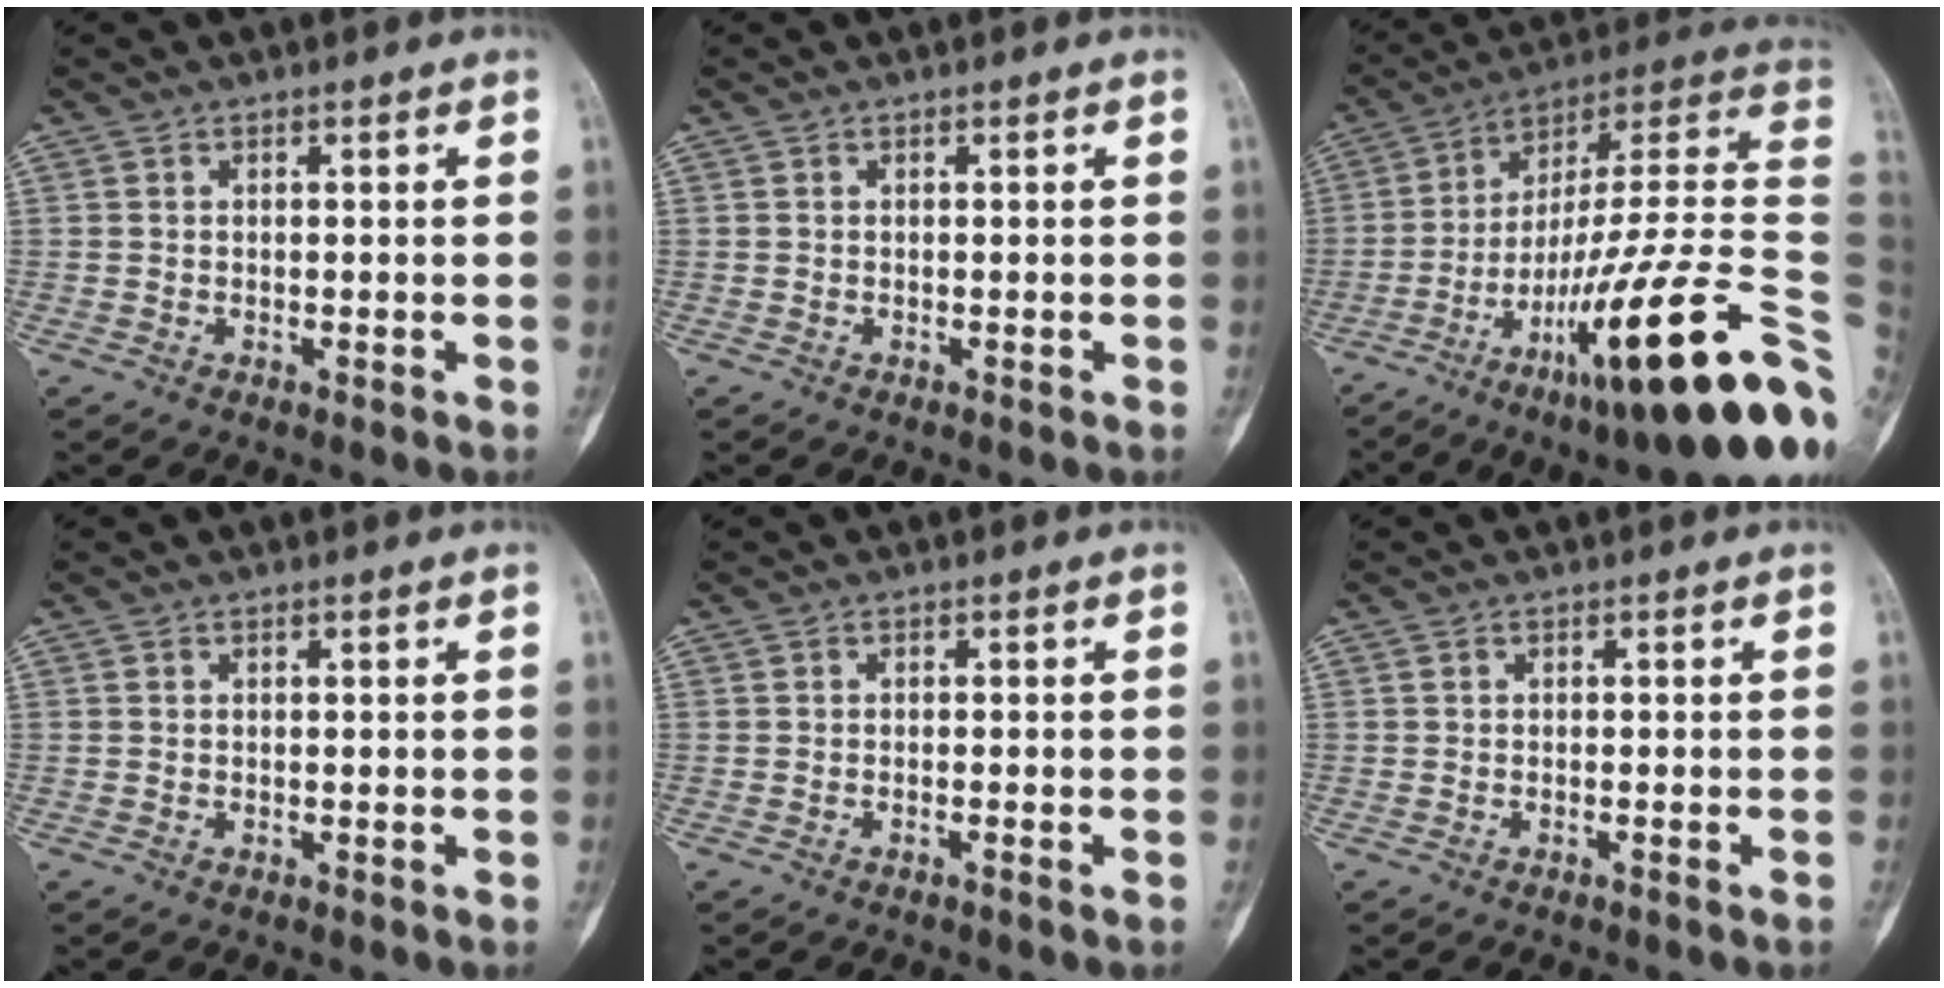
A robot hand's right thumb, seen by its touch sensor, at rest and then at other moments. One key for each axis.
{"total": 0.0}
{"total": 30.1, "fx": -8.8, "fy": 4.7, "fz": 28.4, "tx": -0.357, "ty": 0.062, "tz": -0.143}
{"total": 0.0}
{"total": 0.6, "fx": -0.4, "fy": -0.1, "fz": 0.4, "tx": -0.010, "ty": 0.005, "tz": -0.007}
{"total": 0.5, "fx": -0.3, "fy": -0.1, "fz": 0.4, "tx": -0.011, "ty": 0.007, "tz": -0.004}